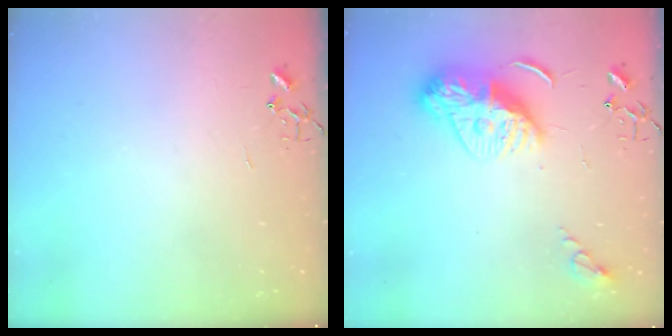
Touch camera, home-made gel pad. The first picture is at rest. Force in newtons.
{"total": 11.5, "press": 11.4, "slide": 1.1}